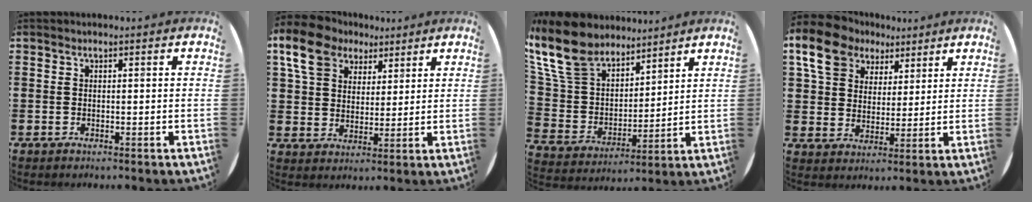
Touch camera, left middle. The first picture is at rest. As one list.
[{"total": 8.5, "force": [5.8, 5.5, 2.9], "torque": [-0.071, 0.002, 0.107]}, {"total": 13.1, "force": [10.8, 5.8, 4.5], "torque": [-0.151, -0.051, 0.203]}, {"total": 9.3, "force": [6.4, 6.1, 3.0], "torque": [-0.079, -0.003, 0.117]}]